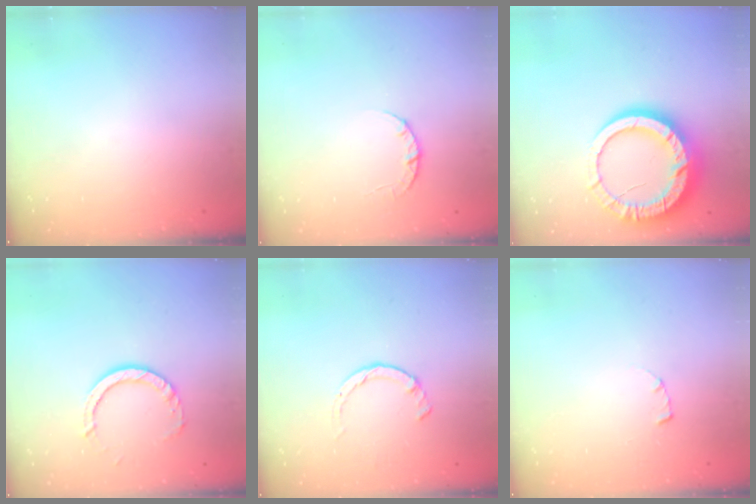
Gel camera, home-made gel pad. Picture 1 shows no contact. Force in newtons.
{"total": 3.4, "press": 3.4, "slide": 0.4}
{"total": 16.2, "press": 16.2, "slide": 1.5}
{"total": 8.6, "press": 8.5, "slide": 1.3}
{"total": 1.4, "press": 1.3, "slide": 0.3}
{"total": 1.7, "press": 1.7, "slide": 0.2}